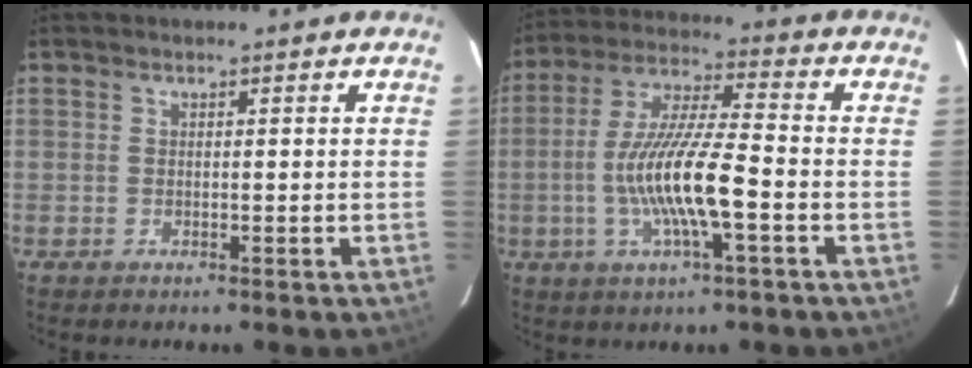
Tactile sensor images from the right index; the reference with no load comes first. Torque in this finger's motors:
{"motor_torque": [1.26, -0.88, 0.91, 0.21]}